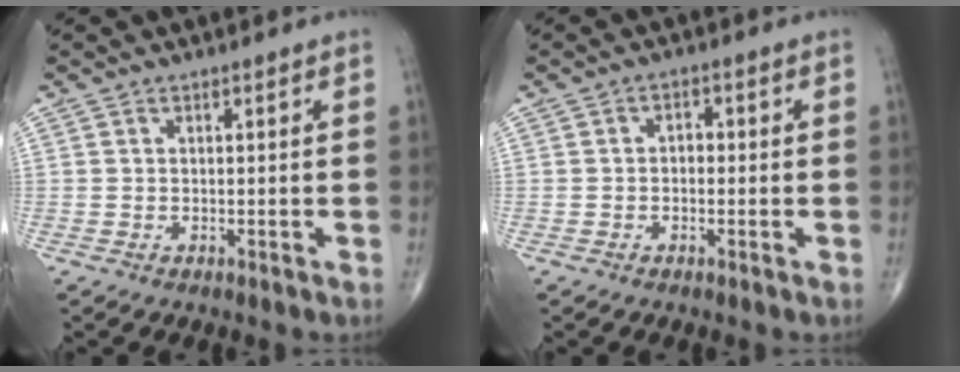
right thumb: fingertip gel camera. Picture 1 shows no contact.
{"total": 1.8, "force": [-0.2, 1.3, 1.2], "torque": [-0.006, 0.008, -0.009]}